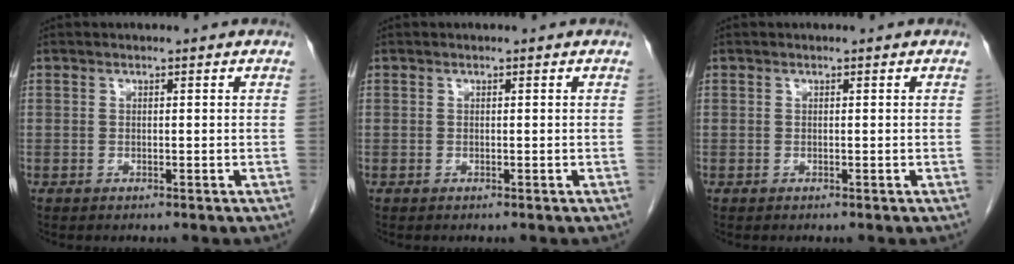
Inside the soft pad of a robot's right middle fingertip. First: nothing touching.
{"total": 0.0}
{"total": 0.0}